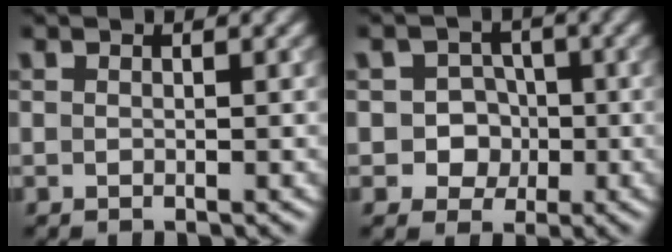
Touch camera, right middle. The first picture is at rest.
{"total": 4.4, "force": [-0.8, 4.0, 1.6], "torque": [0.001, 0.015, -0.031]}